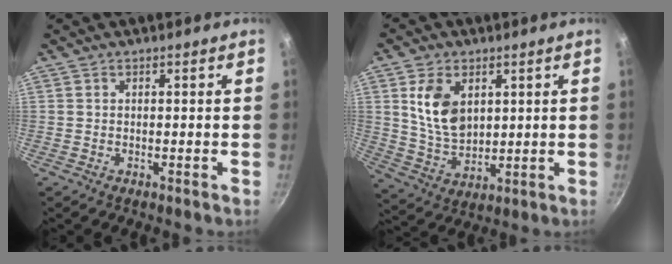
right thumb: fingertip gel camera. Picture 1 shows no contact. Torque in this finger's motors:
{"motor_torque": [0.98, 2.46, 1.03, -0.27, 0.08]}